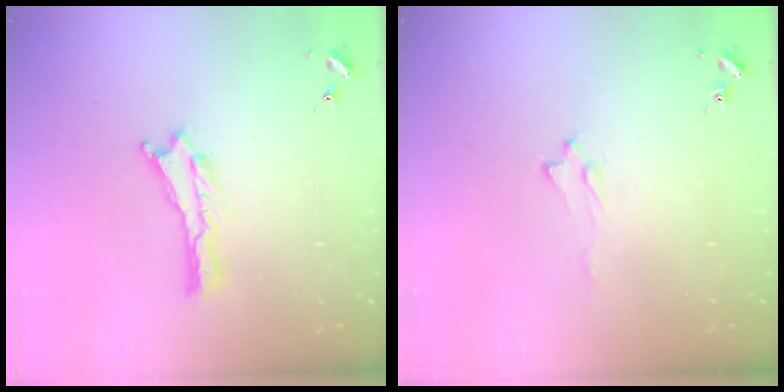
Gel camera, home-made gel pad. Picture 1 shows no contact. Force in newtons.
{"total": 1.6, "press": 1.5, "slide": 0.2}